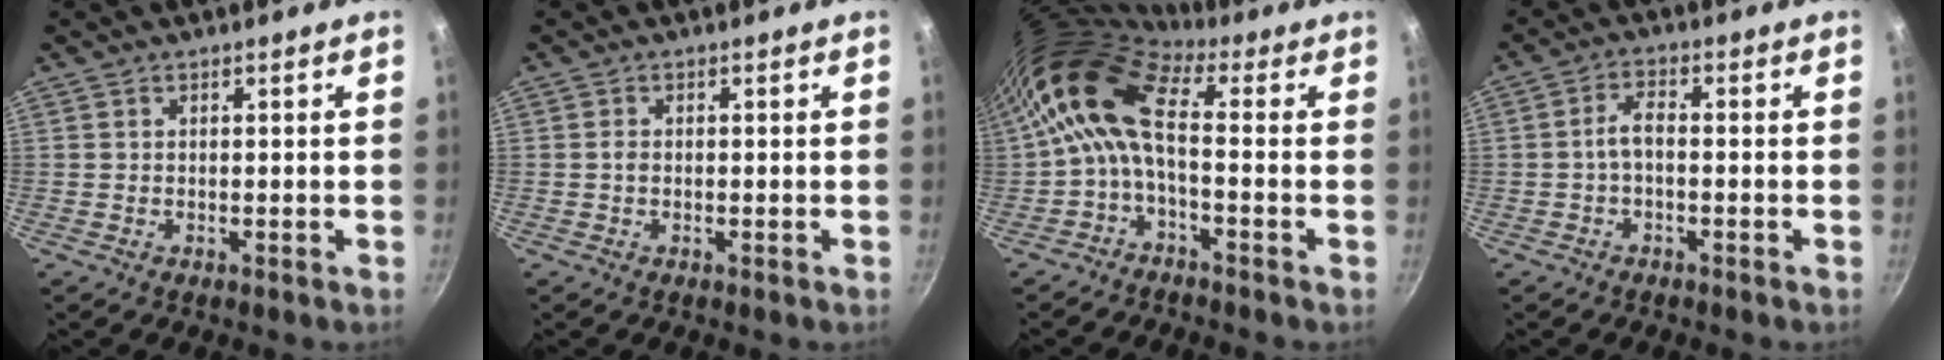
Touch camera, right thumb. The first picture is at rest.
{"total": 1.0, "force": [0.0, 0.8, 0.6], "torque": [-0.012, 0.004, -0.001]}
{"total": 10.8, "force": [0.3, 4.7, 9.7], "torque": [-0.203, 0.024, -0.013]}
{"total": 3.5, "force": [-1.0, 1.6, 3.0], "torque": [-0.060, 0.022, -0.024]}